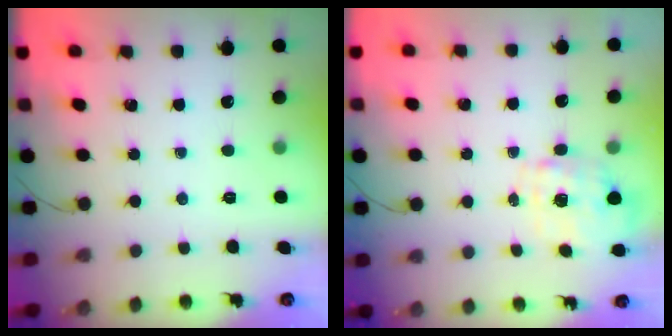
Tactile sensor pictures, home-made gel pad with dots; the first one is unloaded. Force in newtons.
{"total": 1.5, "press": 1.5, "slide": 0.5}